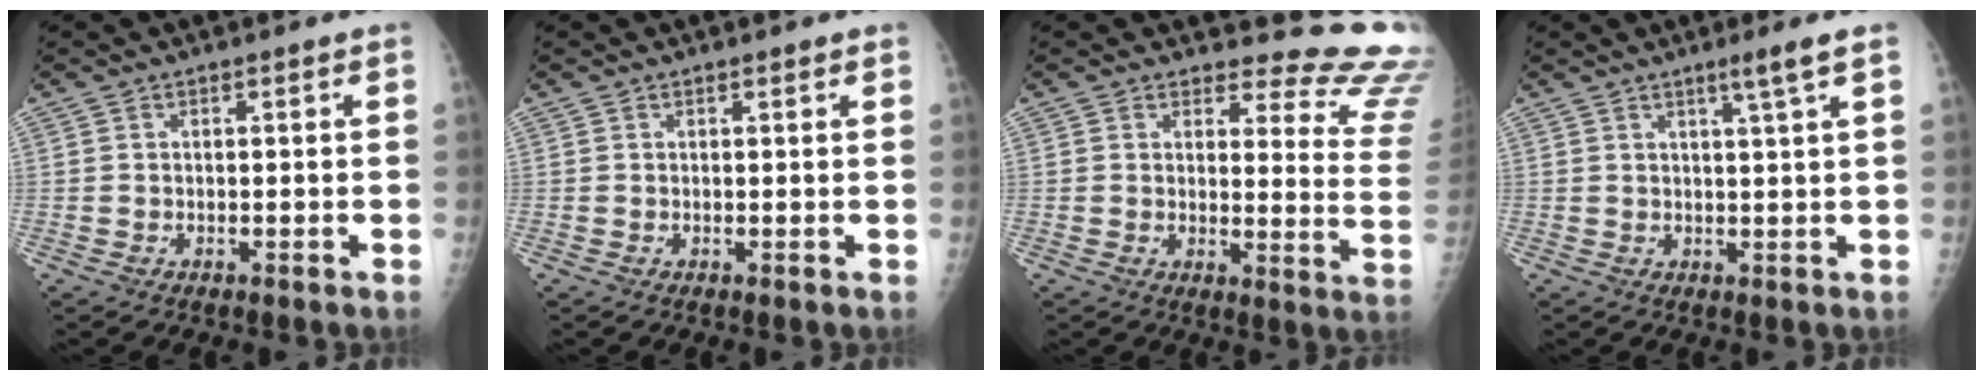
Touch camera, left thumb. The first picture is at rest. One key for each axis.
{"total": 0.6, "fx": 0.4, "fy": 0.2, "fz": 0.3, "tx": -0.007, "ty": -0.002, "tz": 0.005}
{"total": 16.1, "fx": 15.6, "fy": 3.7, "fz": 2.1, "tx": 0.028, "ty": -0.173, "tz": 0.138}
{"total": 3.3, "fx": 1.9, "fy": -0.8, "fz": 2.7, "tx": -0.049, "ty": -0.013, "tz": 0.035}